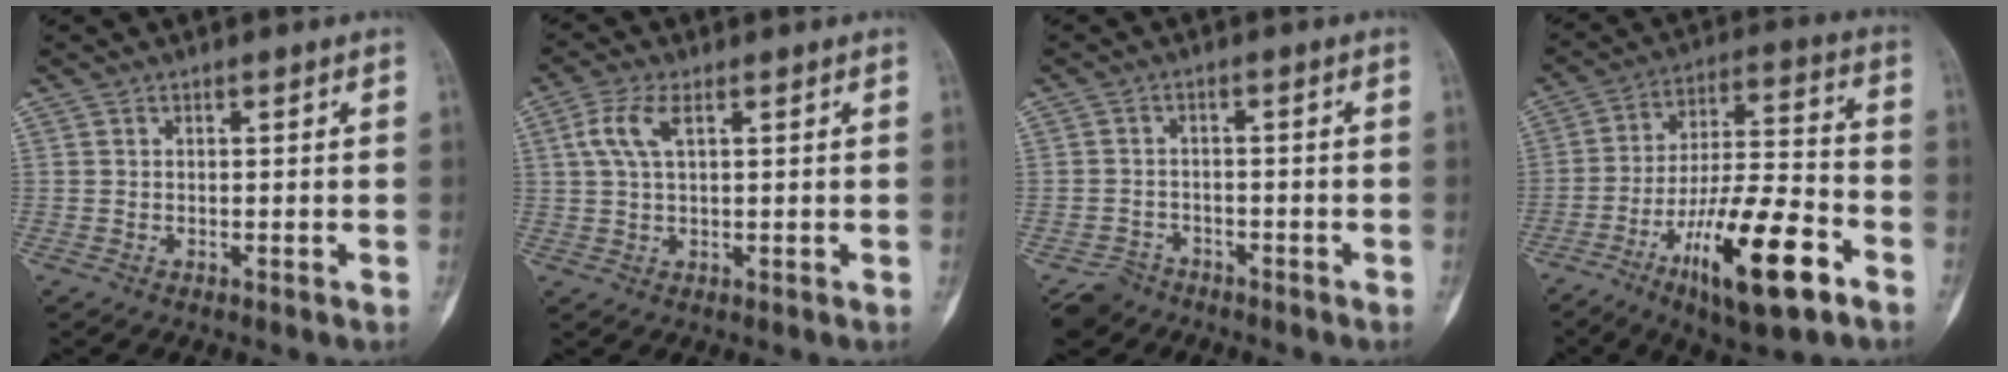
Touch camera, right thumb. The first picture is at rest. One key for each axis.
{"total": 5.3, "fx": 1.8, "fy": 2.2, "fz": 4.5, "tx": -0.107, "ty": 0.010, "tz": 0.037}
{"total": 3.9, "fx": -3.0, "fy": 2.4, "fz": -0.2, "tx": 0.010, "ty": 0.016, "tz": -0.055}
{"total": 18.4, "fx": -9.0, "fy": 5.1, "fz": 15.2, "tx": -0.260, "ty": 0.052, "tz": -0.143}